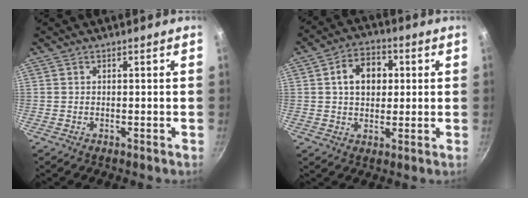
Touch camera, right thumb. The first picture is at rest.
{"total": 9.0, "force": [1.6, 6.6, 5.9], "torque": [-0.067, 0.011, 0.017]}